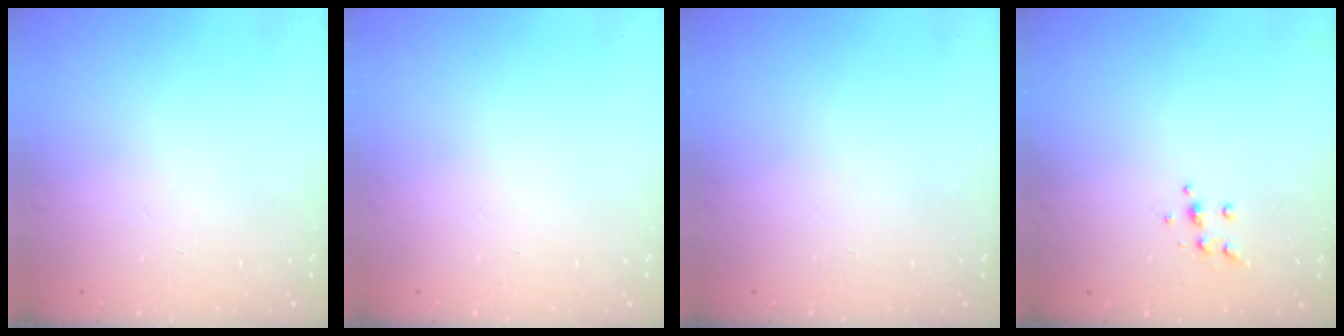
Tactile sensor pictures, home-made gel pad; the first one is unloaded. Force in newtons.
{"total": 0.0}
{"total": 0.0}
{"total": 4.3, "press": 4.2, "slide": 1.1}